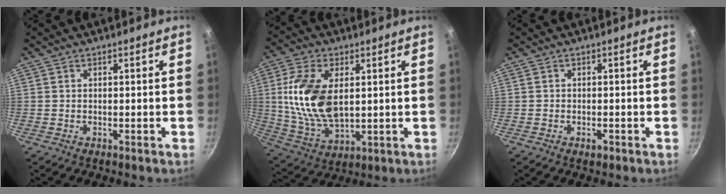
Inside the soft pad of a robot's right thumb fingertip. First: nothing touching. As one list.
[{"total": 16.0, "force": [2.6, 9.1, 12.9], "torque": [-0.242, -0.011, 0.057]}, {"total": 1.4, "force": [-0.7, 0.8, 0.9], "torque": [-0.012, 0.005, -0.012]}]